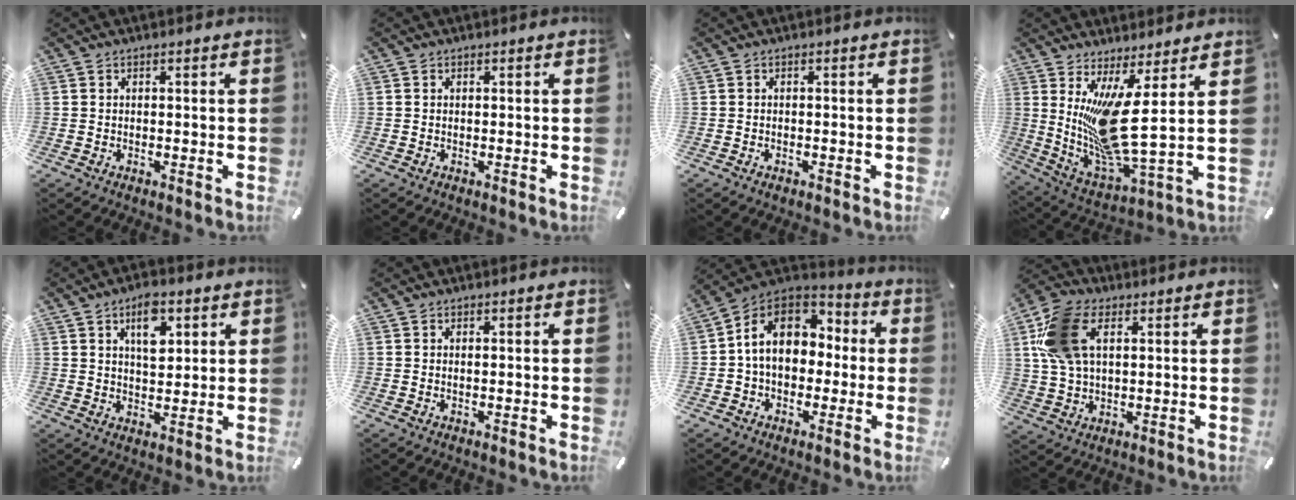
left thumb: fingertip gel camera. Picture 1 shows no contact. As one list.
[{"total": 0.0}, {"total": 0.5, "force": [-0.4, 0.2, 0.3], "torque": [-0.005, -0.002, -0.007]}, {"total": 17.6, "force": [4.0, 4.6, 16.5], "torque": [-0.334, -0.039, 0.068]}, {"total": 8.7, "force": [3.9, 4.8, 6.1], "torque": [-0.083, -0.007, 0.062]}, {"total": 0.5, "force": [0.2, 0.0, 0.5], "torque": [-0.009, -0.001, 0.004]}, {"total": 13.0, "force": [0.6, 10.5, 7.6], "torque": [-0.158, 0.007, 0.011]}, {"total": 13.5, "force": [4.5, 8.5, 9.4], "torque": [-0.220, 0.009, 0.084]}]